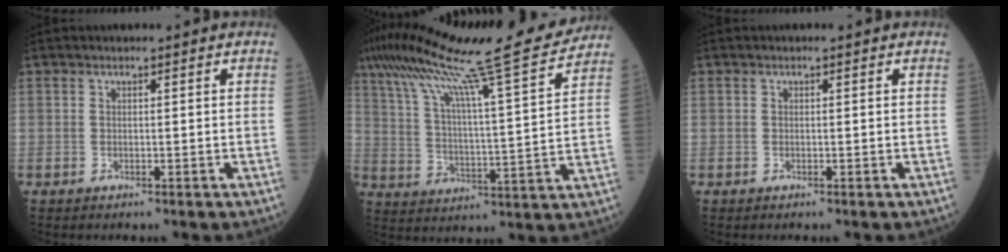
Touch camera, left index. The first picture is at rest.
{"total": 21.9, "force": [18.0, -0.6, 12.5], "torque": [-0.221, -0.002, 0.273]}
{"total": 0.0}